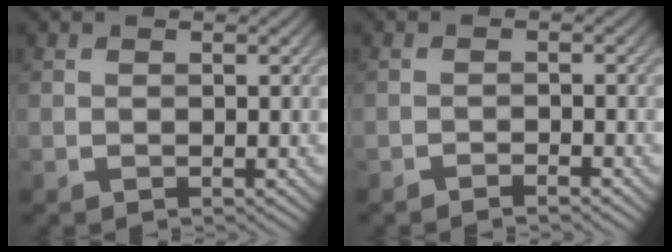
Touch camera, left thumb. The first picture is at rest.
{"total": 1.3, "force": [-1.1, 0.1, 0.7], "torque": [-0.011, 0.003, -0.022]}